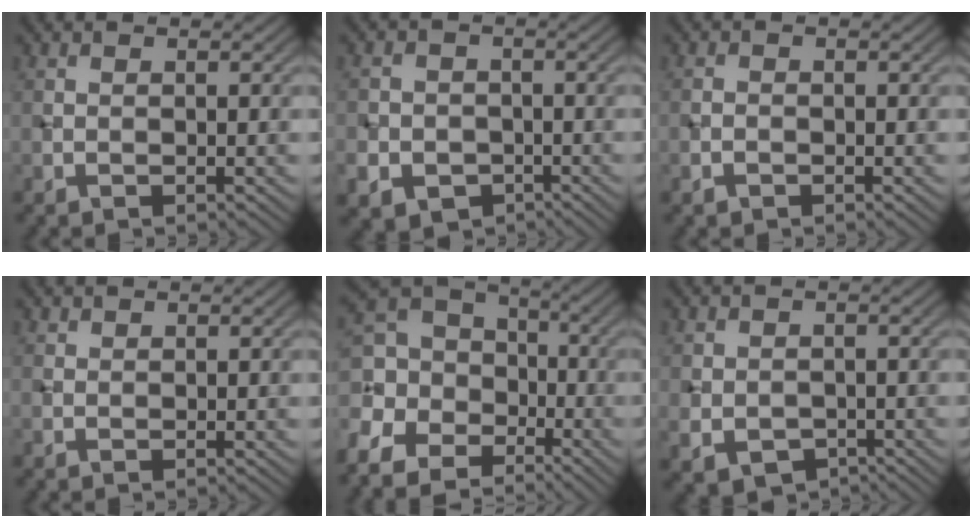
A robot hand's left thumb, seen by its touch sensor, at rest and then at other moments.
{"total": 6.4, "force": [-3.0, 5.5, 1.6], "torque": [-0.042, -0.016, -0.063]}
{"total": 1.4, "force": [-1.0, 1.0, 0.3], "torque": [-0.004, -0.002, -0.023]}
{"total": 0.5, "force": [0.4, 0.3, 0.0], "torque": [-0.001, 0.000, 0.011]}
{"total": 12.0, "force": [-5.6, 8.7, 6.0], "torque": [-0.177, -0.021, -0.098]}
{"total": 3.4, "force": [-1.2, 2.9, 1.3], "torque": [-0.037, -0.022, -0.017]}